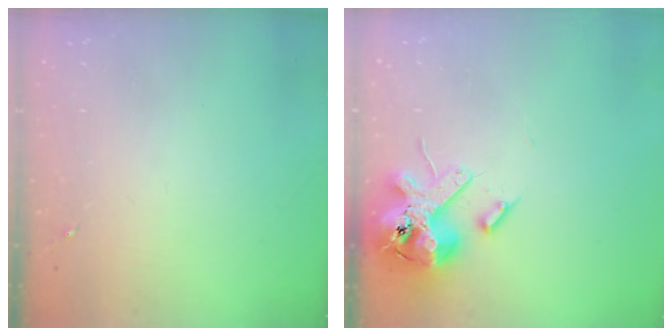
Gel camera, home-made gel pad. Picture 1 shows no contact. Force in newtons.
{"total": 14.5, "press": 14.4, "slide": 2.4}